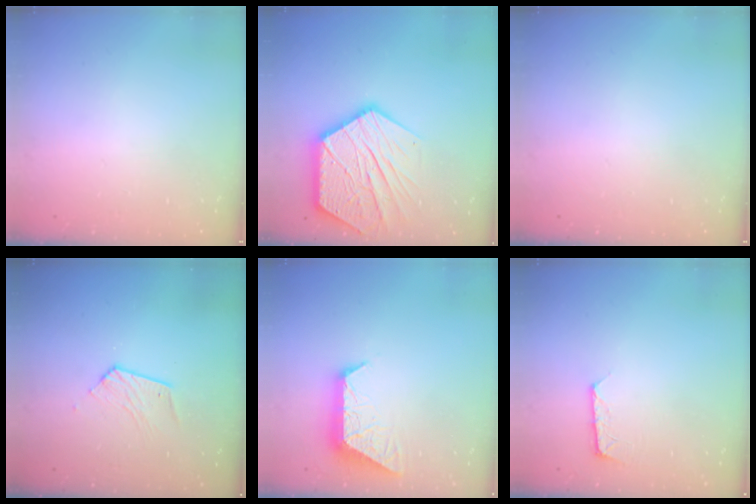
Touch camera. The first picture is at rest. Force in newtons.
{"total": 21.9, "press": 21.9, "slide": 1.4}
{"total": 0.0}
{"total": 7.0, "press": 7.0, "slide": 0.5}
{"total": 9.6, "press": 9.6, "slide": 0.6}
{"total": 5.3, "press": 5.2, "slide": 0.6}